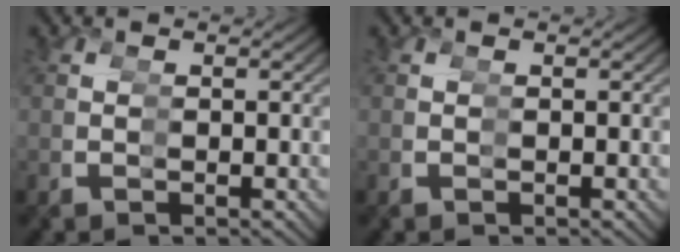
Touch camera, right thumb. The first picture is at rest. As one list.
[{"total": 0.0}]